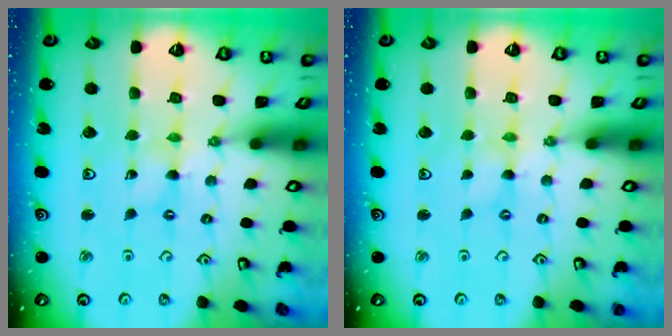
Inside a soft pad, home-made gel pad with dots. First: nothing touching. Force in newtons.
{"total": 0.0}